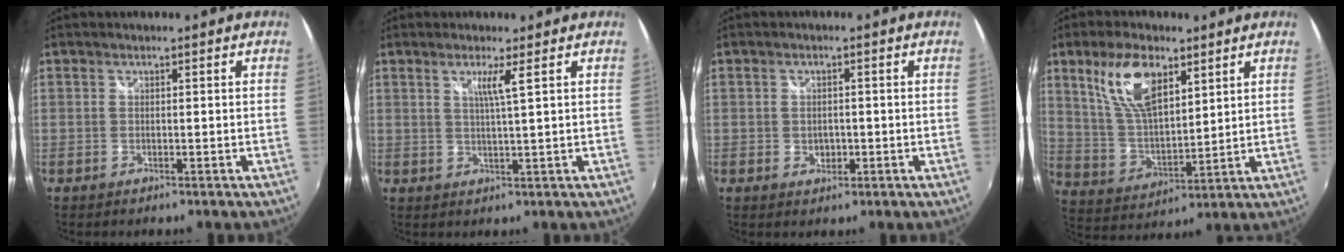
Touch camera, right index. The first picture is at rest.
{"total": 2.9, "force": [1.4, -0.7, 2.4], "torque": [-0.043, -0.005, 0.025]}
{"total": 2.8, "force": [-0.5, 2.1, 1.7], "torque": [-0.028, 0.000, -0.008]}
{"total": 12.9, "force": [6.9, 5.6, 9.3], "torque": [-0.177, 0.010, 0.144]}